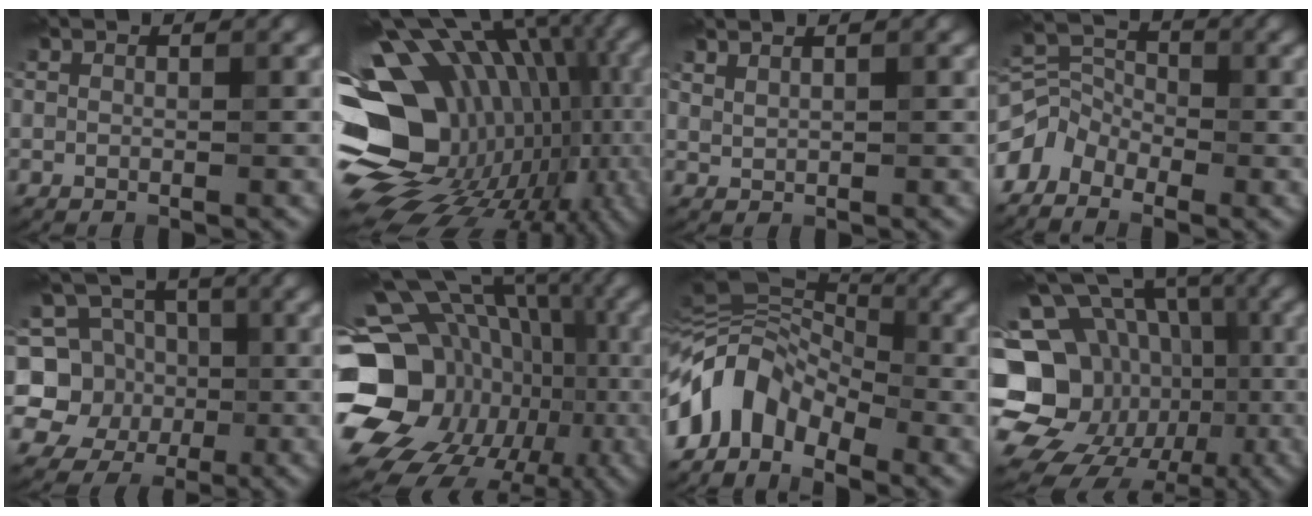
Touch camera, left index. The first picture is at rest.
{"total": 18.8, "force": [-2.5, 13.2, 13.2], "torque": [-0.215, 0.006, -0.026]}
{"total": 1.3, "force": [1.2, 0.1, 0.4], "torque": [-0.017, 0.000, 0.027]}
{"total": 4.0, "force": [-3.0, 2.4, 1.0], "torque": [-0.007, 0.008, -0.061]}
{"total": 6.7, "force": [-0.3, 6.2, 2.5], "torque": [-0.041, 0.000, -0.036]}
{"total": 21.2, "force": [-4.0, 17.7, 11.1], "torque": [-0.185, -0.002, -0.079]}
{"total": 7.1, "force": [-3.7, 4.4, 4.3], "torque": [-0.076, 0.014, -0.090]}
{"total": 21.0, "force": [-5.0, 18.4, 8.8], "torque": [-0.174, 0.011, -0.110]}